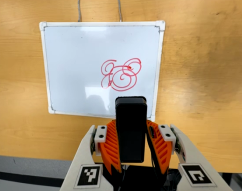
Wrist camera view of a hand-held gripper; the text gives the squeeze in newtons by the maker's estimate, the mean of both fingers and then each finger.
{"total": 4.0, "left": 2.9, "right": 5.1}